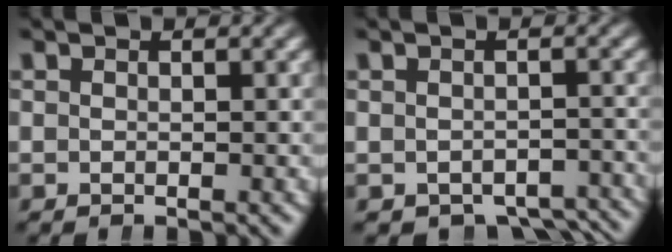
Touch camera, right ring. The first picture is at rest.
{"total": 6.3, "force": [-5.5, 2.6, 1.8], "torque": [-0.012, -0.018, -0.077]}